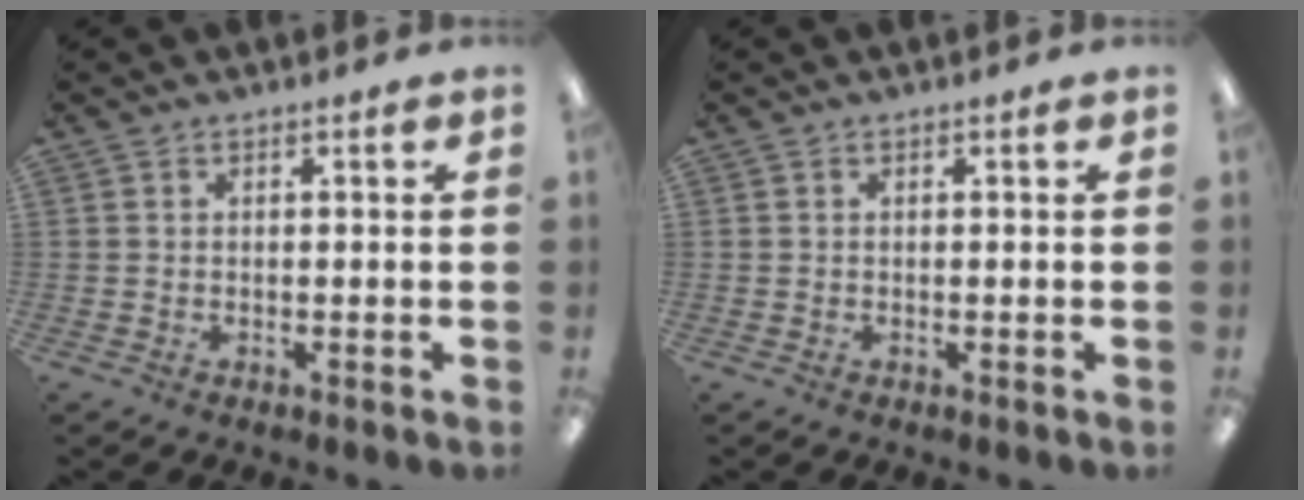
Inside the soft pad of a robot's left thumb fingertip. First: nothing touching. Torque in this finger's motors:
{"motor_torque": [0.00, 0.00, 0.00, 0.00, 0.00]}